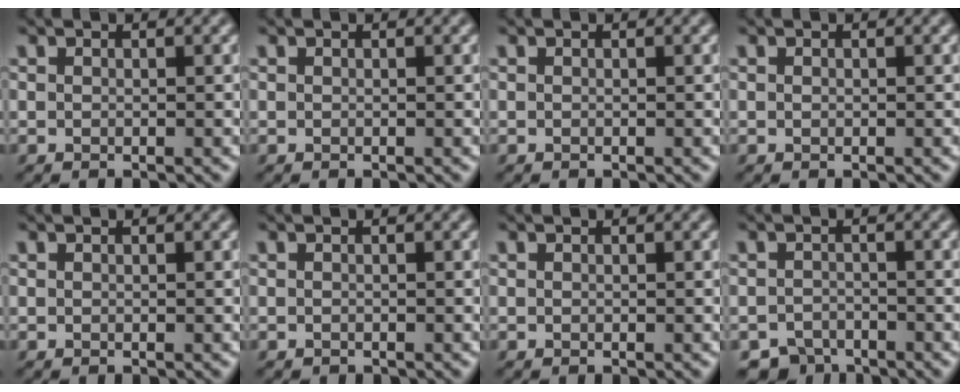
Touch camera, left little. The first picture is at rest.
{"total": 0.0}
{"total": 0.0}
{"total": 0.0}
{"total": 0.0}
{"total": 0.0}
{"total": 0.0}
{"total": 2.7, "force": [-2.3, 1.4, 0.2], "torque": [0.007, 0.005, -0.047]}